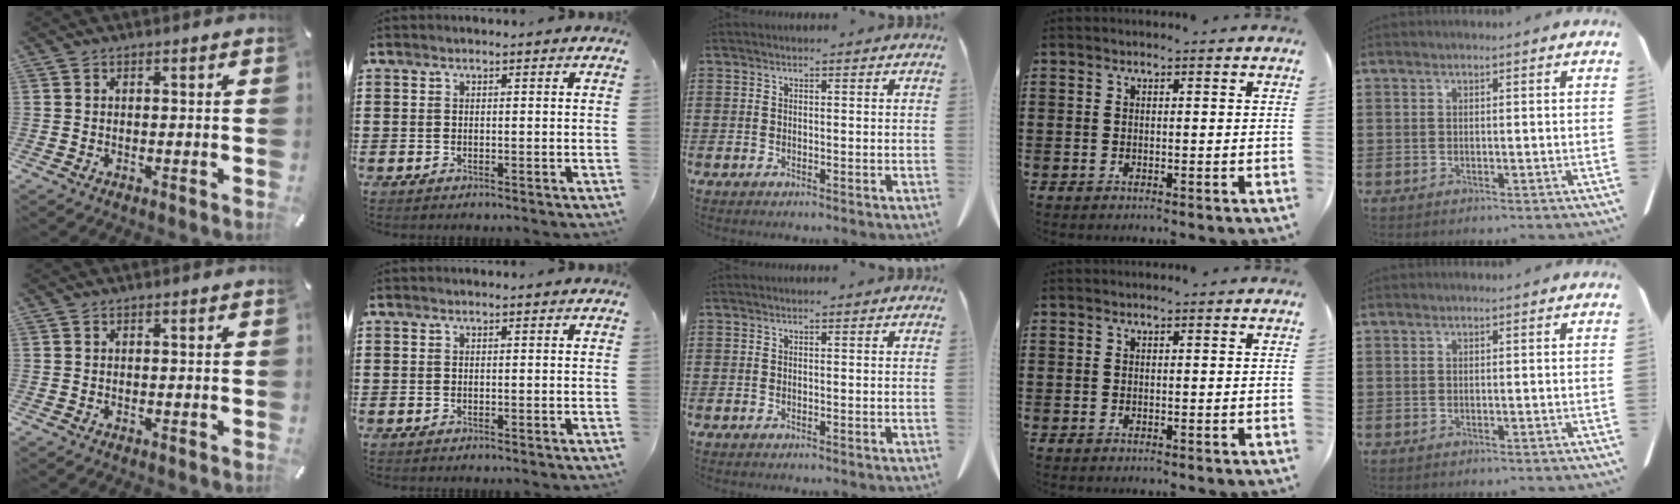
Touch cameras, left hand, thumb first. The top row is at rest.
{}